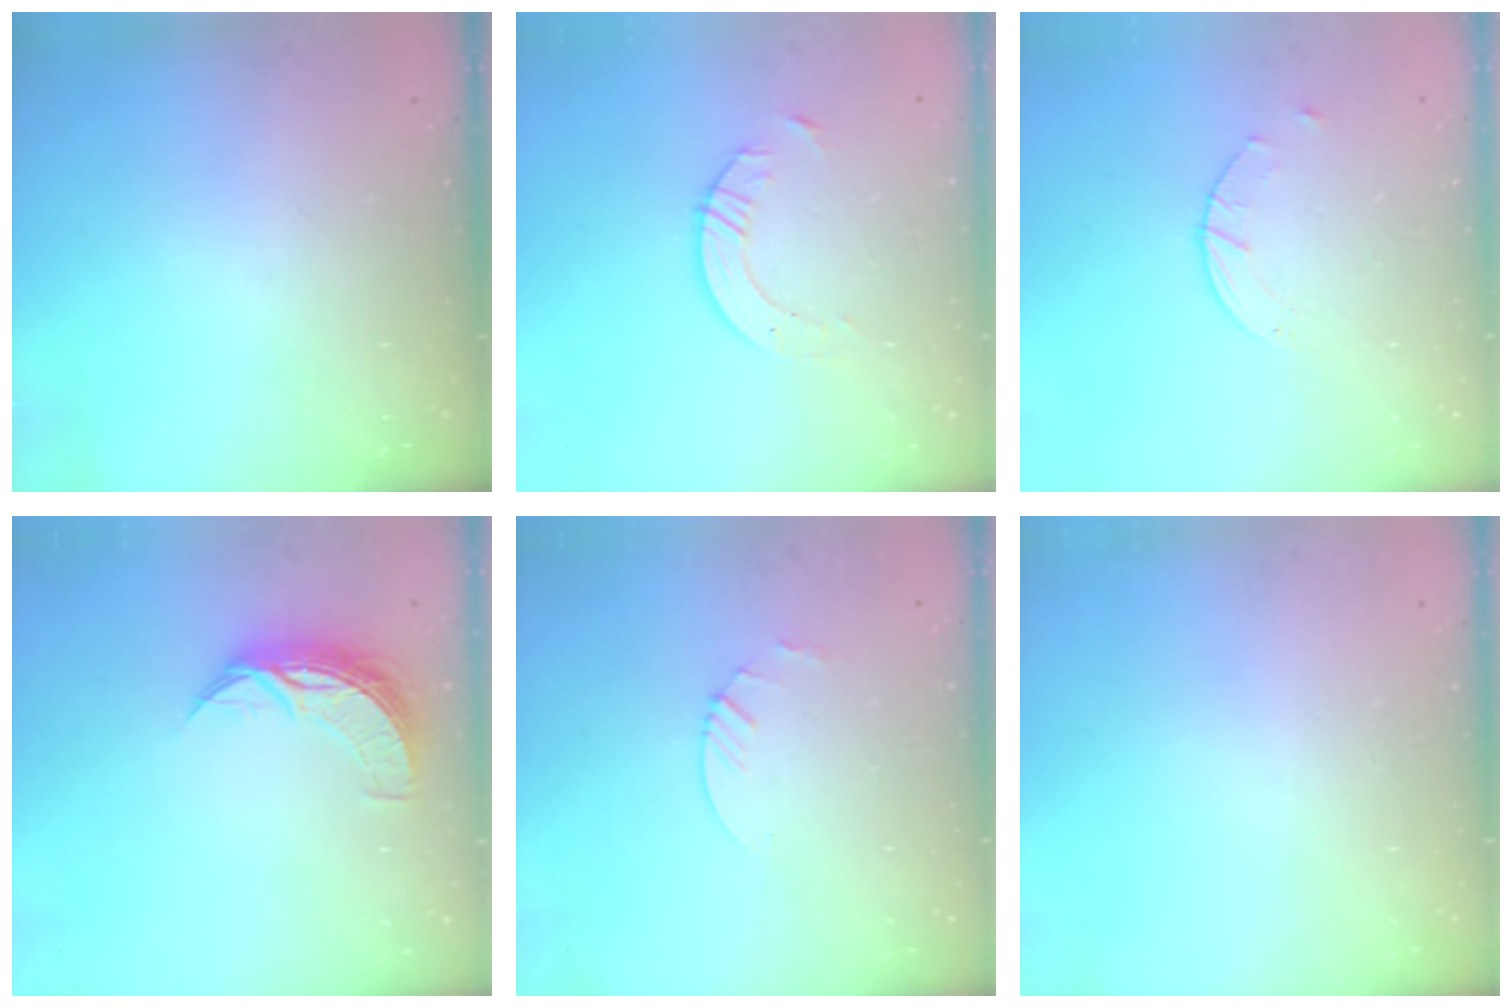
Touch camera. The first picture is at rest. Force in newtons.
{"total": 5.3, "press": 5.3, "slide": 0.6}
{"total": 2.0, "press": 2.0, "slide": 0.3}
{"total": 8.2, "press": 8.2, "slide": 0.7}
{"total": 3.0, "press": 3.0, "slide": 0.3}
{"total": 0.0}